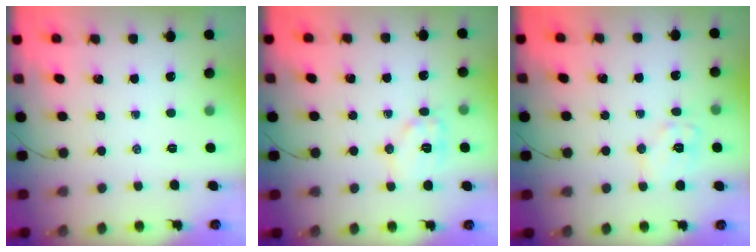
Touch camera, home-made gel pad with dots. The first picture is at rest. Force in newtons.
{"total": 10.0, "press": 10.0, "slide": 0.2}
{"total": 8.0, "press": 8.0, "slide": 0.6}